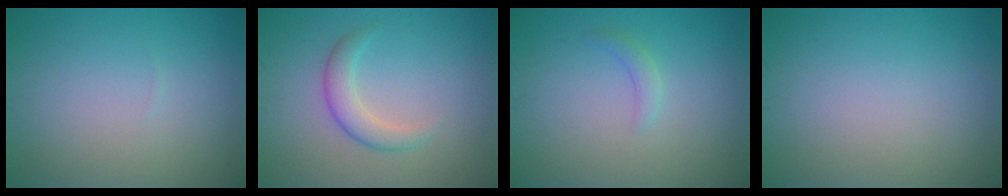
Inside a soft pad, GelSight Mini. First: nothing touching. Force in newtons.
{"total": 2.5, "press": 2.5, "slide": 0.1}
{"total": 1.2, "press": 1.2, "slide": 0.1}
{"total": 0.0}